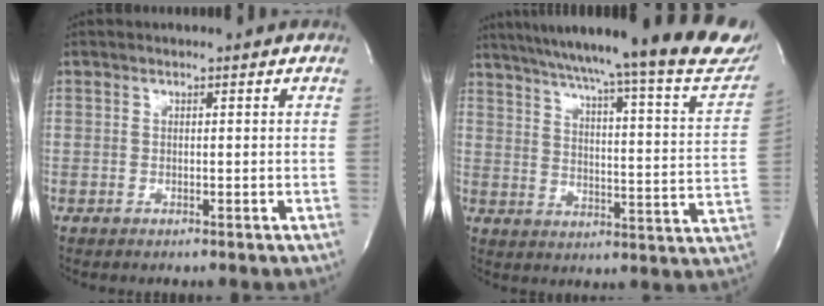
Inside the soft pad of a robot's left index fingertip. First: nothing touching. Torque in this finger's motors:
{"motor_torque": [0.13, -0.14, 0.43, 0.15]}